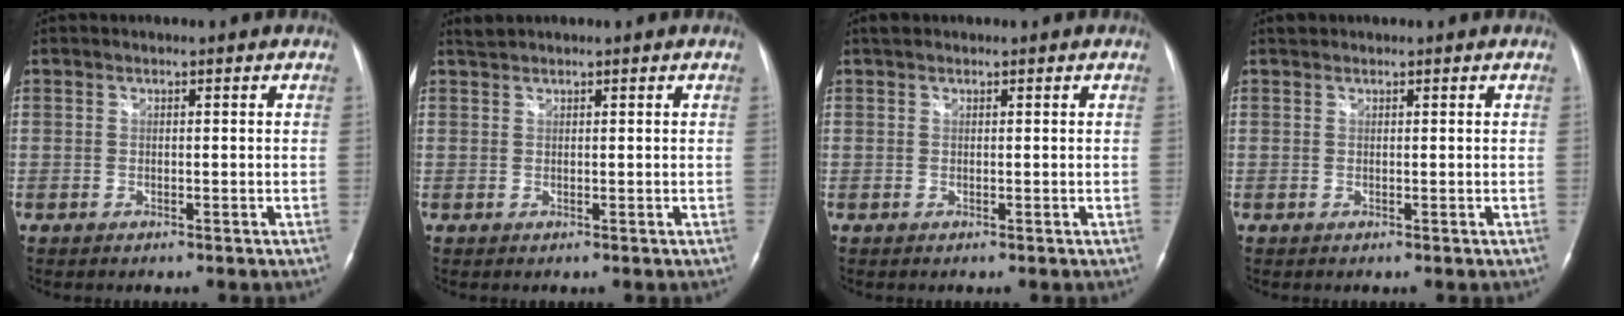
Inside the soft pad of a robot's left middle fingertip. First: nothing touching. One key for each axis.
{"total": 1.0, "fx": 1.0, "fy": -0.1, "fz": -0.1, "tx": -0.005, "ty": 0.010, "tz": 0.024}
{"total": 1.0, "fx": 0.8, "fy": 0.5, "fz": 0.3, "tx": -0.009, "ty": 0.013, "tz": 0.014}
{"total": 0.7, "fx": 0.6, "fy": 0.3, "fz": 0.0, "tx": -0.004, "ty": 0.009, "tz": 0.009}